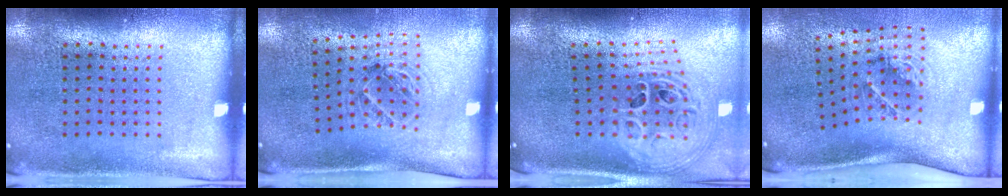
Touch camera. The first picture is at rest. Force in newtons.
{"total": 1.1, "press": 1.1, "slide": 0.4}
{"total": 2.9, "press": 2.0, "slide": 2.0}
{"total": 1.9, "press": 1.2, "slide": 1.5}